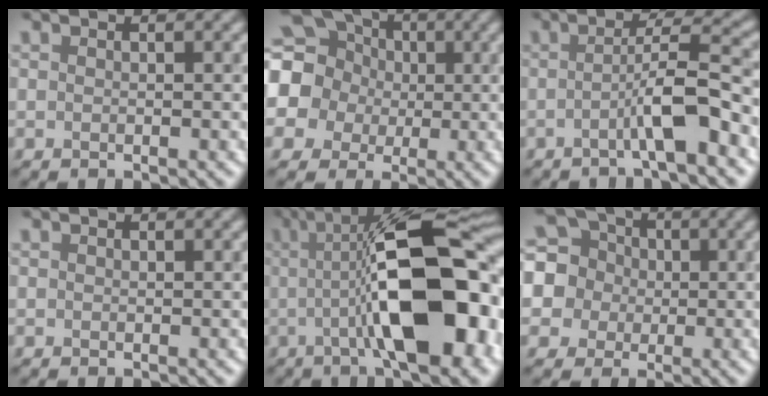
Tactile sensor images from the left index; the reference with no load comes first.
{"total": 16.2, "force": [1.7, 15.0, 6.1], "torque": [-0.168, 0.005, -0.011]}
{"total": 5.4, "force": [-1.7, 0.7, 5.1], "torque": [-0.077, 0.021, -0.043]}
{"total": 0.0}
{"total": 14.9, "force": [-0.9, 4.5, 14.2], "torque": [-0.189, 0.017, -0.025]}
{"total": 8.3, "force": [1.1, 7.7, 2.8], "torque": [-0.084, 0.031, -0.003]}